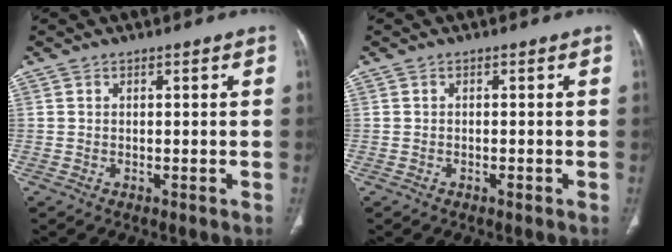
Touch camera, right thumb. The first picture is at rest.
{"total": 0.7, "force": [-0.4, 0.3, 0.5], "torque": [-0.010, 0.002, -0.007]}